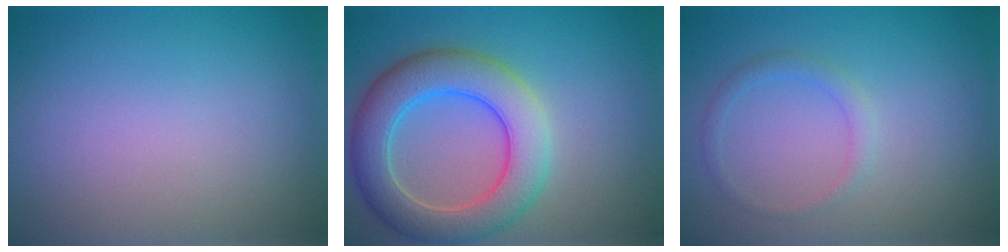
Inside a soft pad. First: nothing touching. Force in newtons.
{"total": 6.9, "press": 6.9, "slide": 0.5}
{"total": 1.2, "press": 1.2, "slide": 0.0}